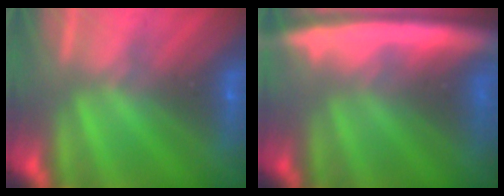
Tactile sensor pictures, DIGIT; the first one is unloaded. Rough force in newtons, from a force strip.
{"total": 6.7}